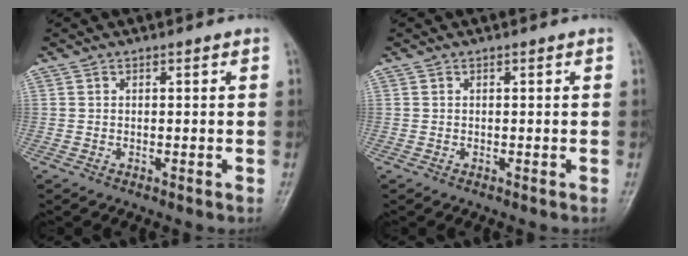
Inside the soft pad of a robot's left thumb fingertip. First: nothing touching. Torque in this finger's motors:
{"motor_torque": [0.00, 0.00, 0.00, 0.00, 0.00]}